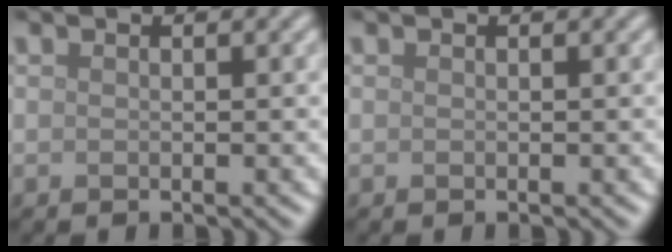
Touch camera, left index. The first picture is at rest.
{"total": 0.0}